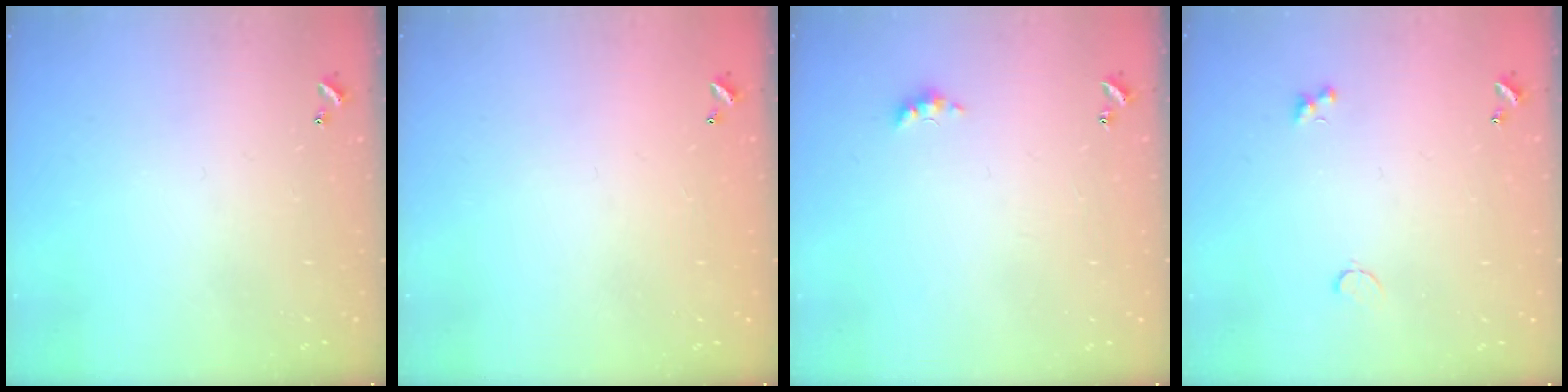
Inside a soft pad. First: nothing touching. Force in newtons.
{"total": 2.9, "press": 2.9, "slide": 0.1}
{"total": 2.8, "press": 2.7, "slide": 0.7}
{"total": 1.4, "press": 1.3, "slide": 0.5}